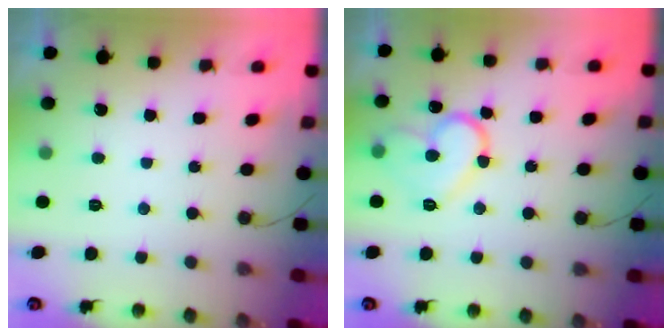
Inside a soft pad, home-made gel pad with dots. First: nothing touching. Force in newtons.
{"total": 14.2, "press": 14.2, "slide": 1.3}